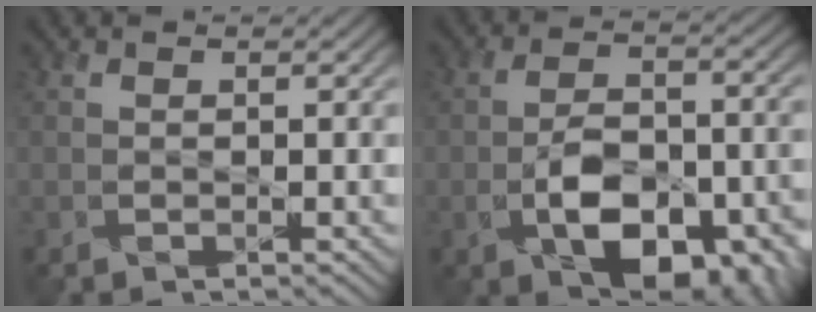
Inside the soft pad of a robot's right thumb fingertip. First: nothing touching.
{"total": 11.3, "force": [-4.6, 6.1, 8.3], "torque": [-0.150, -0.013, -0.072]}